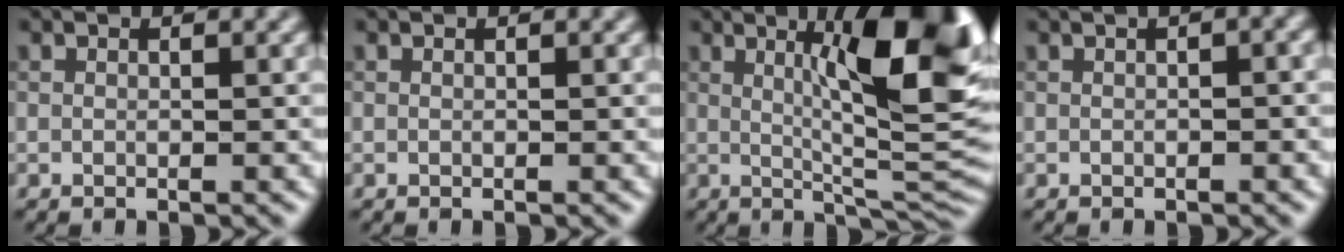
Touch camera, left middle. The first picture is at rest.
{"total": 0.0}
{"total": 12.0, "force": [3.2, 2.7, 11.2], "torque": [-0.141, 0.005, 0.051]}
{"total": 3.3, "force": [0.9, 1.3, 2.9], "torque": [-0.024, 0.014, -0.001]}